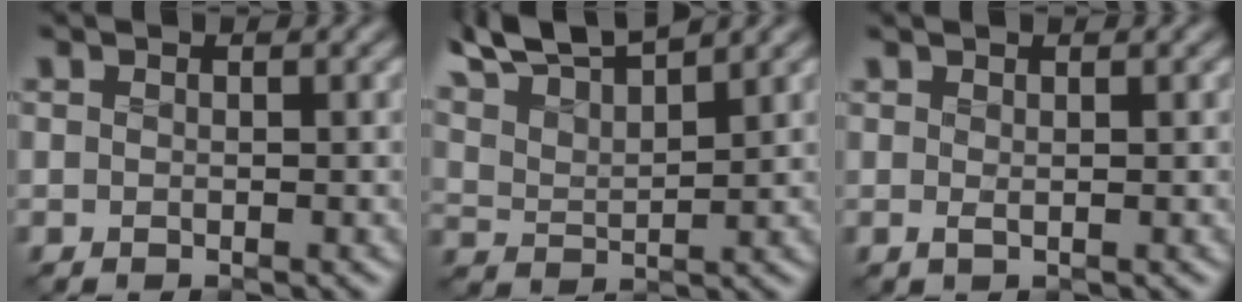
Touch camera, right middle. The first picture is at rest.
{"total": 7.7, "force": [6.5, 1.5, 3.7], "torque": [-0.082, 0.019, 0.106]}
{"total": 0.6, "force": [0.4, 0.0, 0.5], "torque": [-0.015, -0.002, 0.009]}